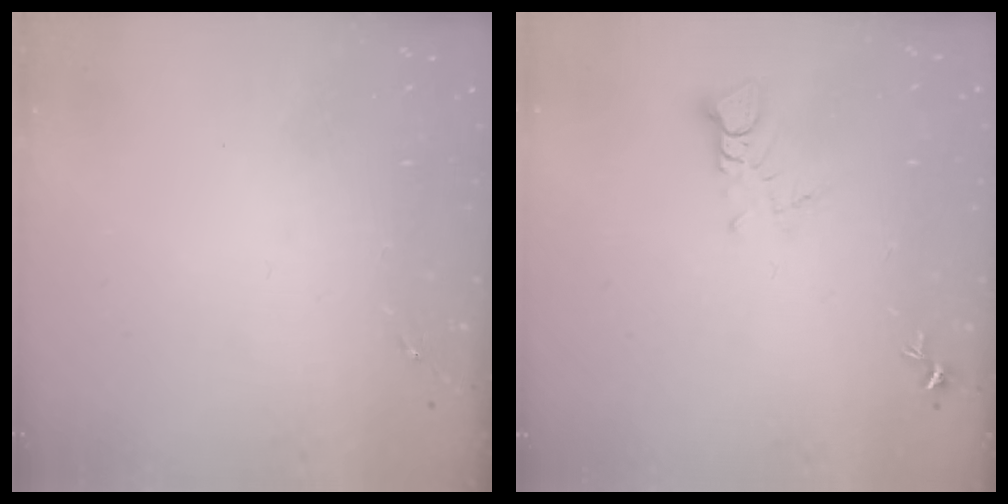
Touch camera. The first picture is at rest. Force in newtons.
{"total": 4.0, "press": 3.9, "slide": 0.3}